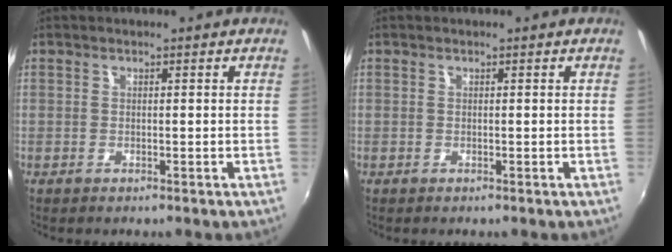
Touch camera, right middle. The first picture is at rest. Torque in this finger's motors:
{"motor_torque": [0.33, -0.28, 0.05, 0.01]}